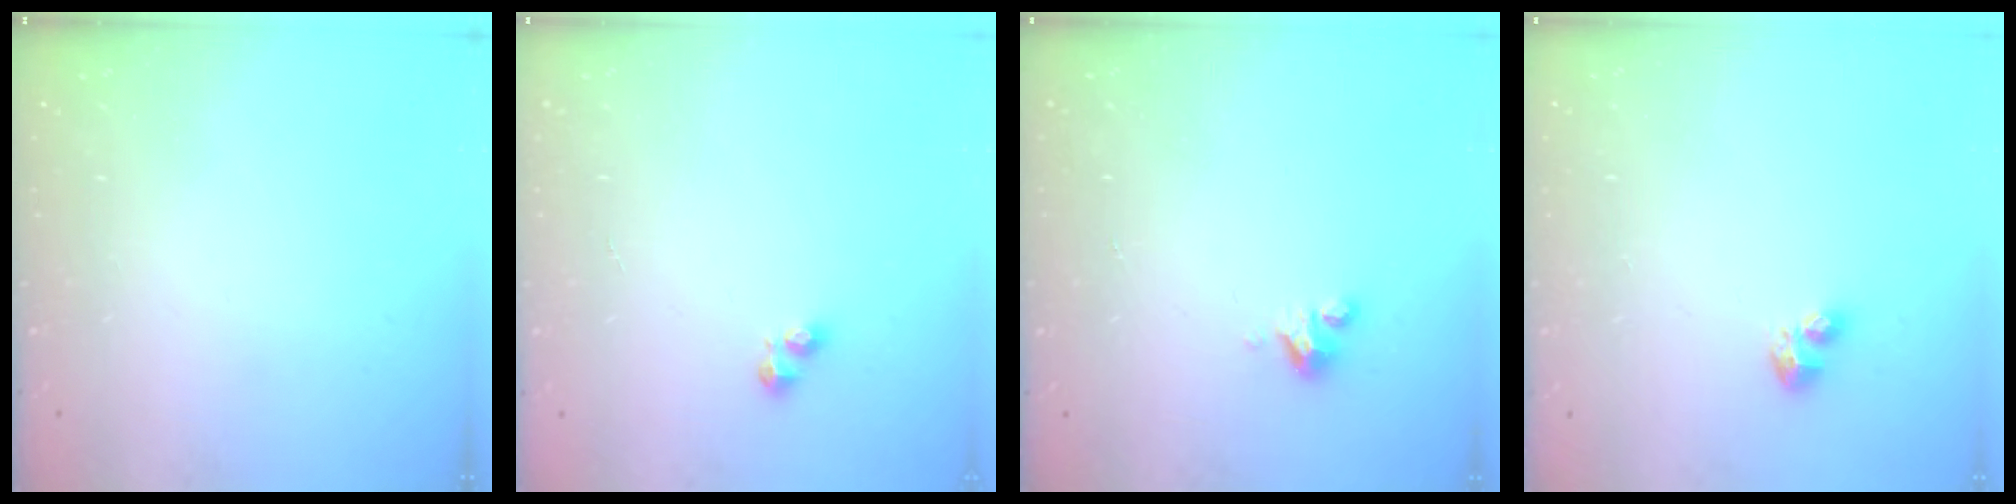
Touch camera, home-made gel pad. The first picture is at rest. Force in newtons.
{"total": 2.8, "press": 2.8, "slide": 0.4}
{"total": 3.6, "press": 3.6, "slide": 0.4}
{"total": 4.6, "press": 4.6, "slide": 0.6}